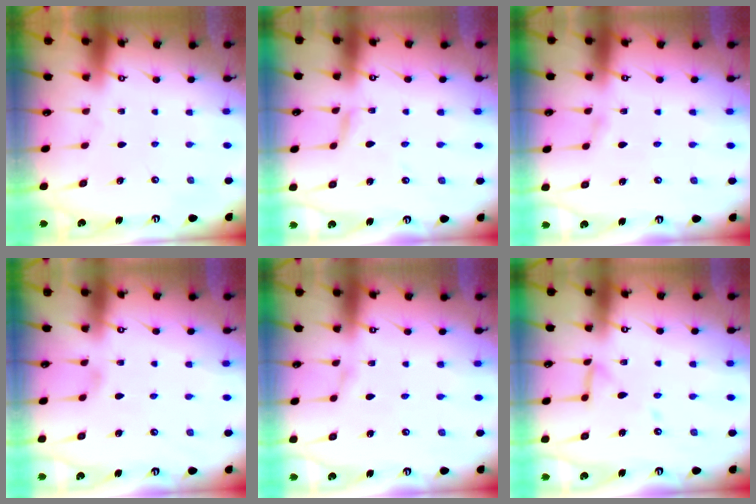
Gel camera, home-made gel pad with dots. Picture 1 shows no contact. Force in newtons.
{"total": 2.3, "press": 2.3, "slide": 0.2}
{"total": 2.6, "press": 2.6, "slide": 0.3}
{"total": 2.8, "press": 2.7, "slide": 0.5}
{"total": 1.9, "press": 1.9, "slide": 0.2}
{"total": 9.5, "press": 9.5, "slide": 0.8}